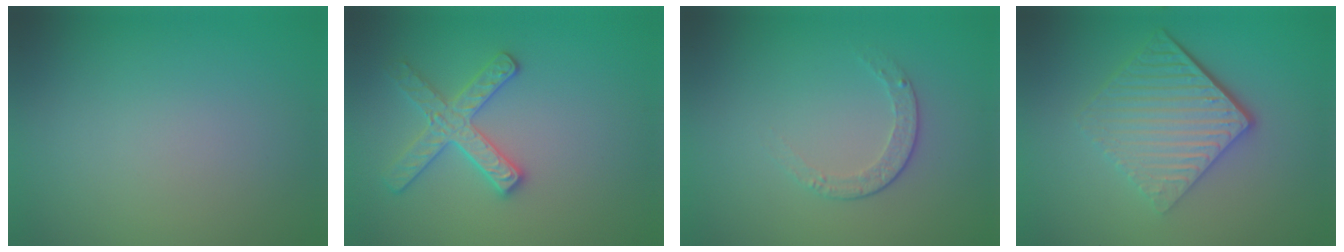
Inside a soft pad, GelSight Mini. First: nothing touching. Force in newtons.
{"total": 2.9, "press": 2.9, "slide": 0.4}
{"total": 1.6, "press": 1.2, "slide": 1.1}
{"total": 6.1, "press": 4.0, "slide": 4.5}